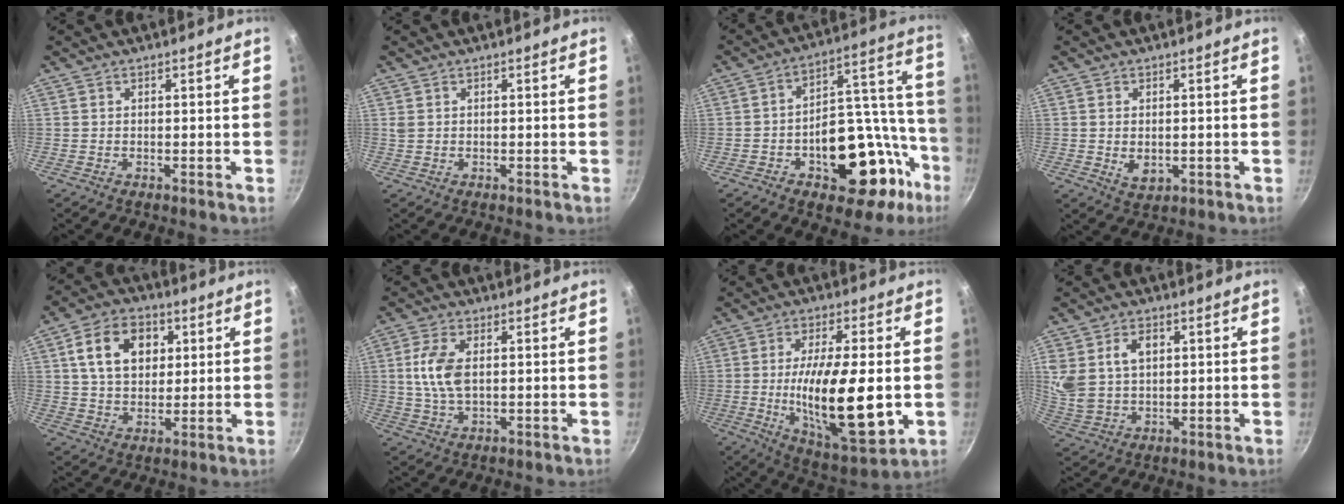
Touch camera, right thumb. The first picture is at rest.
{"total": 0.8, "force": [0.3, 0.6, 0.4], "torque": [-0.009, 0.003, 0.006]}
{"total": 25.3, "force": [-10.1, 15.1, 17.6], "torque": [-0.168, 0.083, -0.126]}
{"total": 3.7, "force": [-0.3, 2.6, 2.7], "torque": [-0.045, -0.009, 0.003]}
{"total": 12.9, "force": [3.7, 9.2, 8.2], "torque": [-0.115, 0.005, 0.055]}
{"total": 8.1, "force": [1.0, 4.4, 6.7], "torque": [-0.135, 0.005, 0.018]}
{"total": 20.4, "force": [-2.0, 6.9, 19.1], "torque": [-0.314, -0.009, -0.028]}
{"total": 10.4, "force": [2.9, 7.4, 6.7], "torque": [-0.118, -0.013, 0.061]}